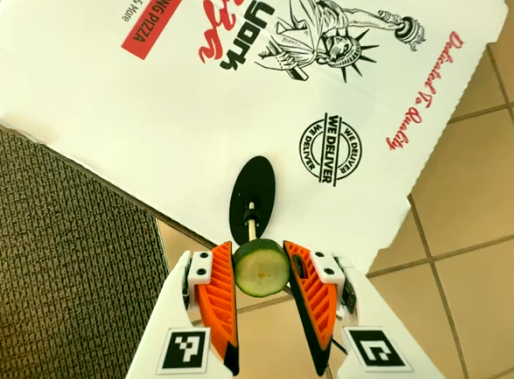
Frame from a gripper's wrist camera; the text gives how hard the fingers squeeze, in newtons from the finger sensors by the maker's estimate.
{"total": 7.6, "left": 7.3, "right": 7.9}